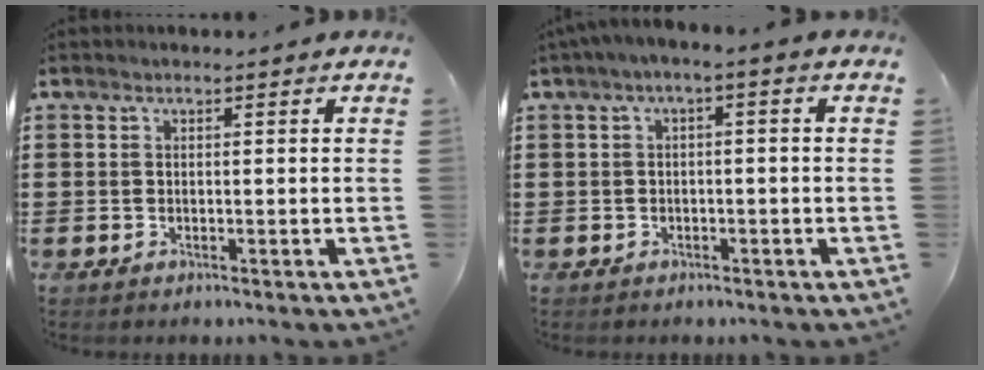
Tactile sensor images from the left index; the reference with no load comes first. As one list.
[{"total": 2.0, "force": [-1.4, 0.2, 1.4], "torque": [-0.021, 0.002, -0.029]}]